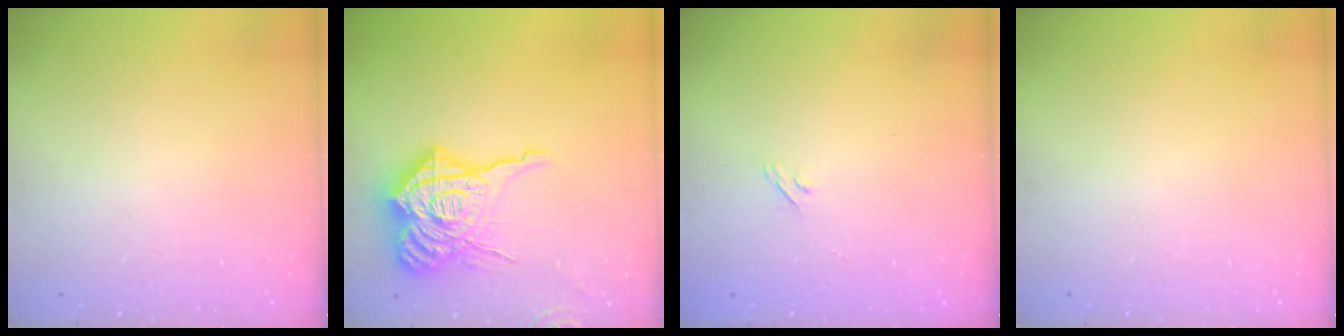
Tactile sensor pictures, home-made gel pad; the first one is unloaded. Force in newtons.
{"total": 23.6, "press": 23.4, "slide": 2.7}
{"total": 2.2, "press": 1.9, "slide": 1.1}
{"total": 0.0}